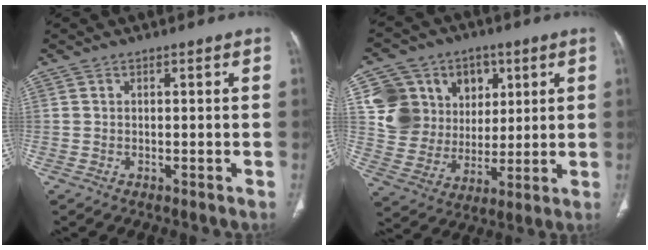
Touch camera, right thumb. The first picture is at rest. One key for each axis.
{"total": 16.9, "fx": 5.3, "fy": 14.4, "fz": 7.0, "tx": -0.080, "ty": 0.008, "tz": 0.110}